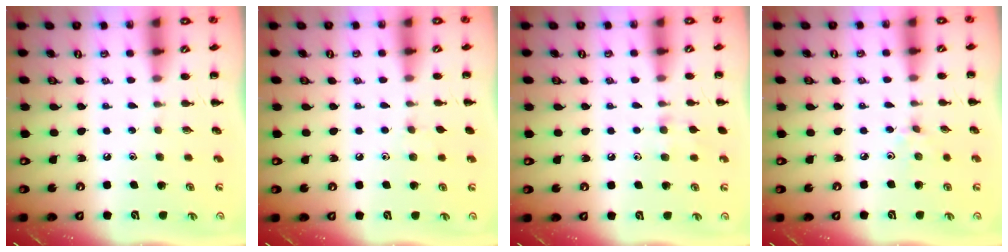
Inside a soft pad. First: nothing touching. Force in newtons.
{"total": 3.5, "press": 3.2, "slide": 1.3}
{"total": 6.5, "press": 6.2, "slide": 2.0}
{"total": 1.9, "press": 1.8, "slide": 0.7}